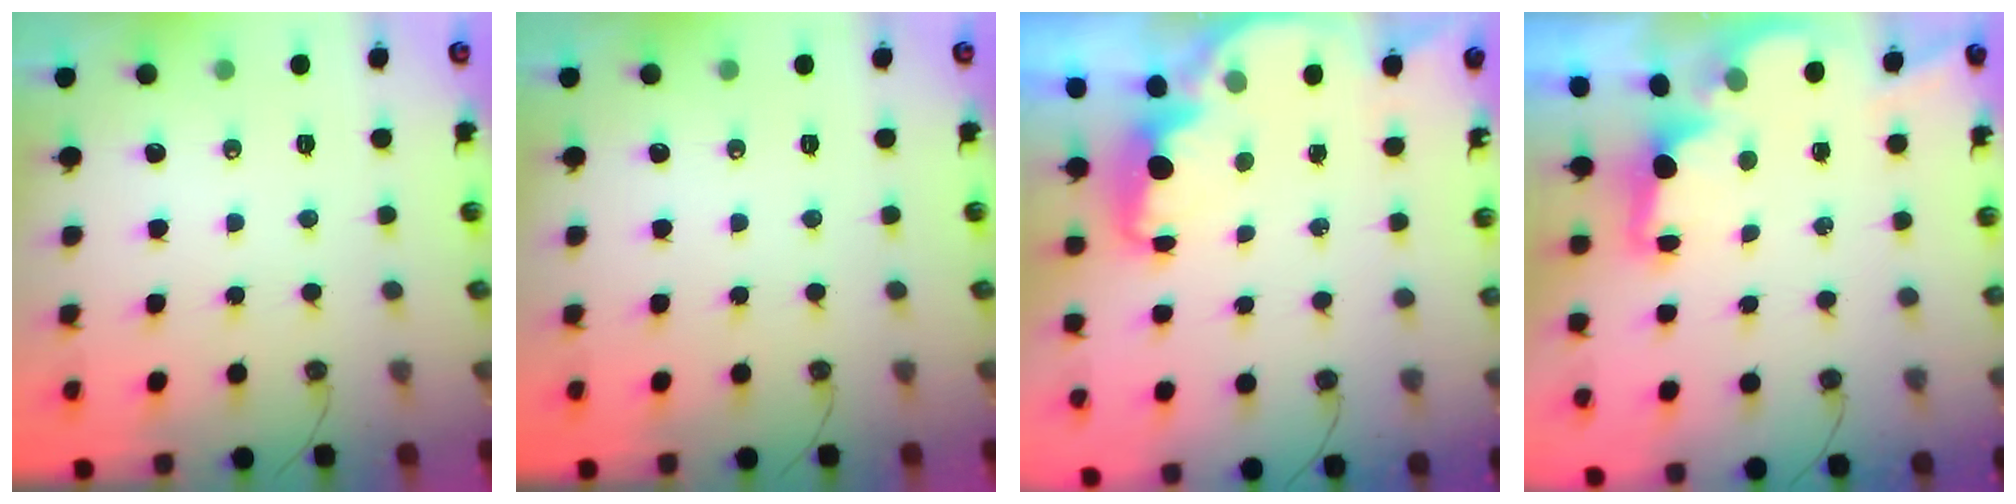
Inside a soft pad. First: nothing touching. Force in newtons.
{"total": 0.0}
{"total": 2.3, "press": 2.3, "slide": 0.4}
{"total": 2.2, "press": 2.1, "slide": 0.8}